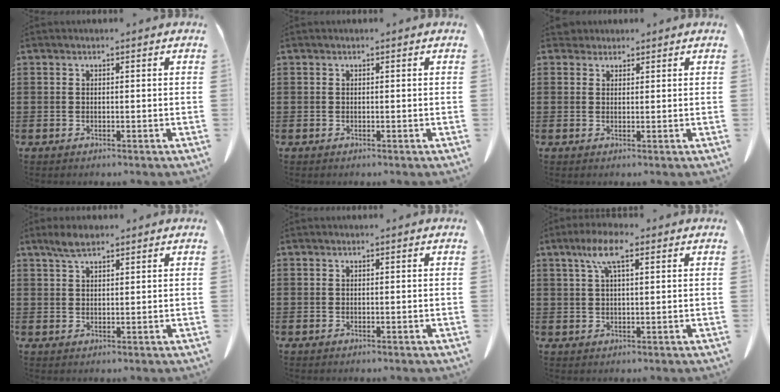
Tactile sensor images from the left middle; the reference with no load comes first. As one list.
[{"total": 0.0}, {"total": 1.6, "force": [1.4, 0.8, 0.0], "torque": [-0.006, 0.004, 0.030]}, {"total": 3.3, "force": [2.4, 0.9, 2.1], "torque": [-0.046, 0.004, 0.043]}, {"total": 0.0}, {"total": 5.5, "force": [2.9, 1.5, 4.5], "torque": [-0.096, 0.010, 0.048]}]